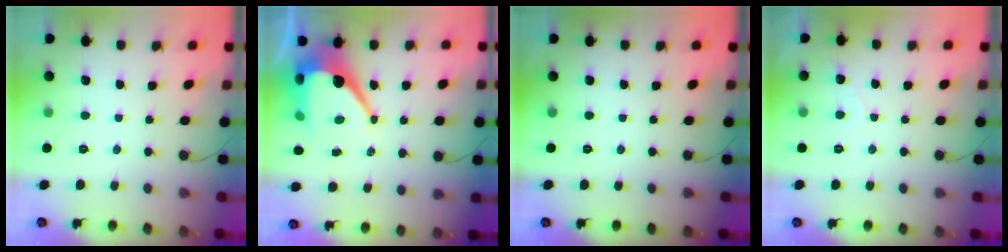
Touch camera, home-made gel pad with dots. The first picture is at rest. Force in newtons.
{"total": 12.3, "press": 12.2, "slide": 0.7}
{"total": 0.0}
{"total": 2.2, "press": 2.2, "slide": 0.0}